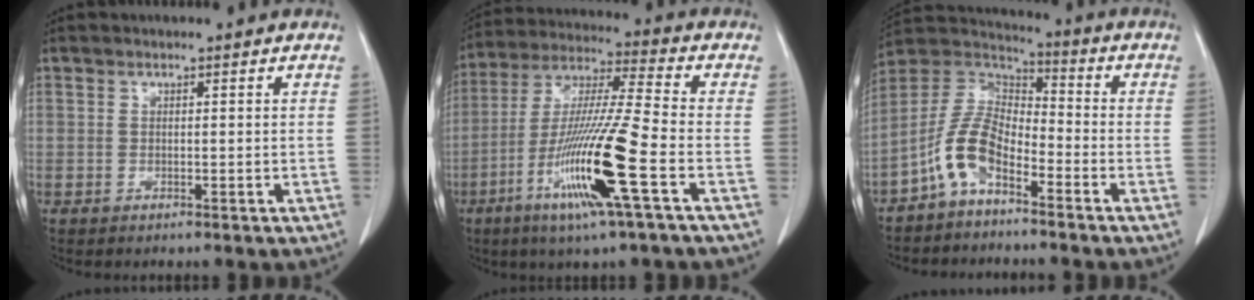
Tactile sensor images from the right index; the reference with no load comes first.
{"total": 16.5, "force": [-6.1, -0.5, 15.4], "torque": [-0.307, -0.021, -0.116]}
{"total": 8.7, "force": [-4.8, 3.7, 6.3], "torque": [-0.147, 0.022, -0.101]}